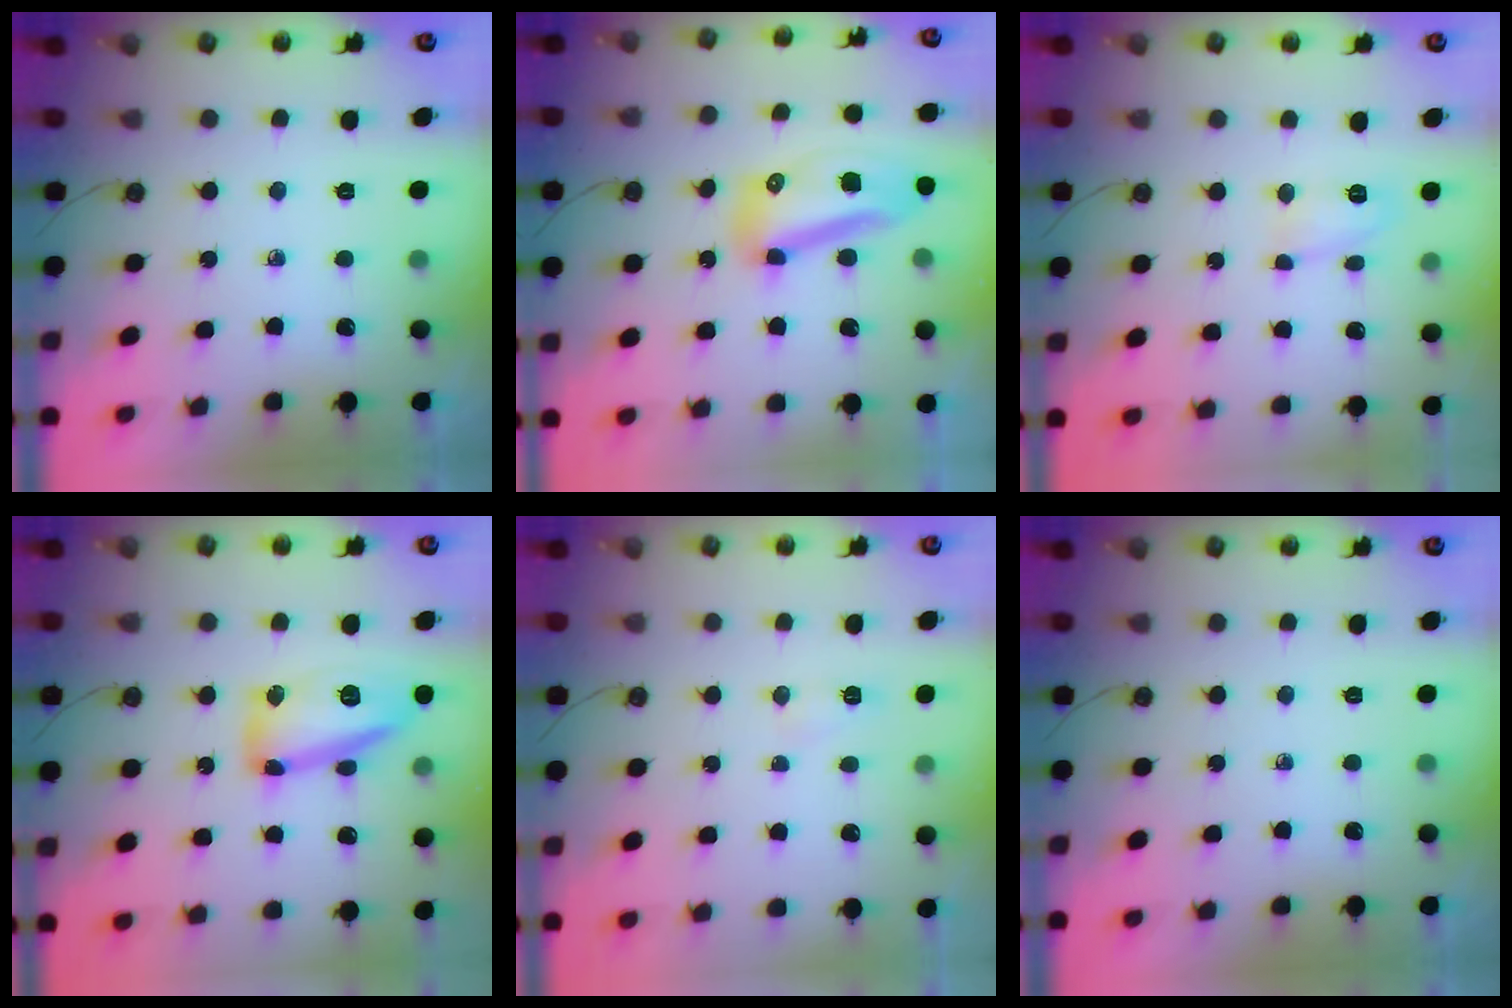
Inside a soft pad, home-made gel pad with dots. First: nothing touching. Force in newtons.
{"total": 12.4, "press": 12.2, "slide": 1.9}
{"total": 5.7, "press": 5.6, "slide": 0.7}
{"total": 14.6, "press": 14.5, "slide": 0.7}
{"total": 4.6, "press": 4.6, "slide": 0.5}
{"total": 0.0}